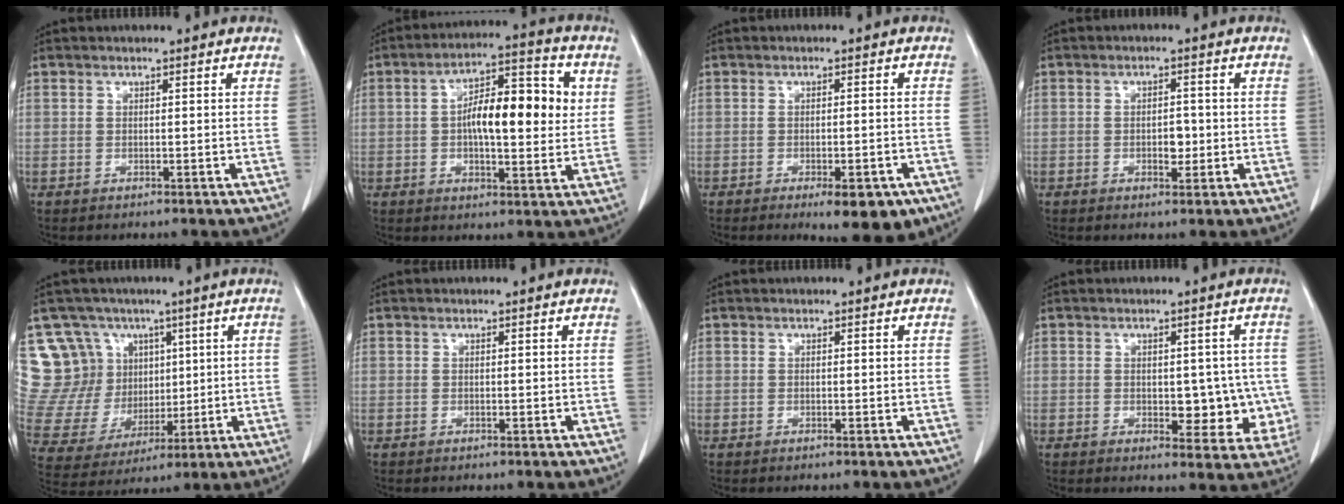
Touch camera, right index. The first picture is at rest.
{"total": 13.2, "force": [1.7, 4.6, 12.2], "torque": [-0.196, 0.025, 0.021]}
{"total": 7.8, "force": [-4.8, 2.5, 5.6], "torque": [-0.060, -0.006, -0.061]}
{"total": 2.8, "force": [-0.6, 1.5, 2.3], "torque": [-0.033, 0.003, -0.004]}
{"total": 17.4, "force": [8.0, 14.4, 5.6], "torque": [-0.144, 0.070, 0.180]}
{"total": 0.0}
{"total": 0.0}
{"total": 7.3, "force": [-0.8, 4.1, 6.0], "torque": [-0.049, 0.007, -0.002]}